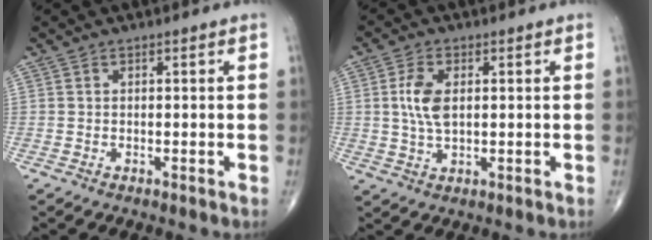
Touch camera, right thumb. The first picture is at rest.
{"total": 5.9, "force": [0.9, 3.2, 4.9], "torque": [-0.105, -0.001, 0.017]}